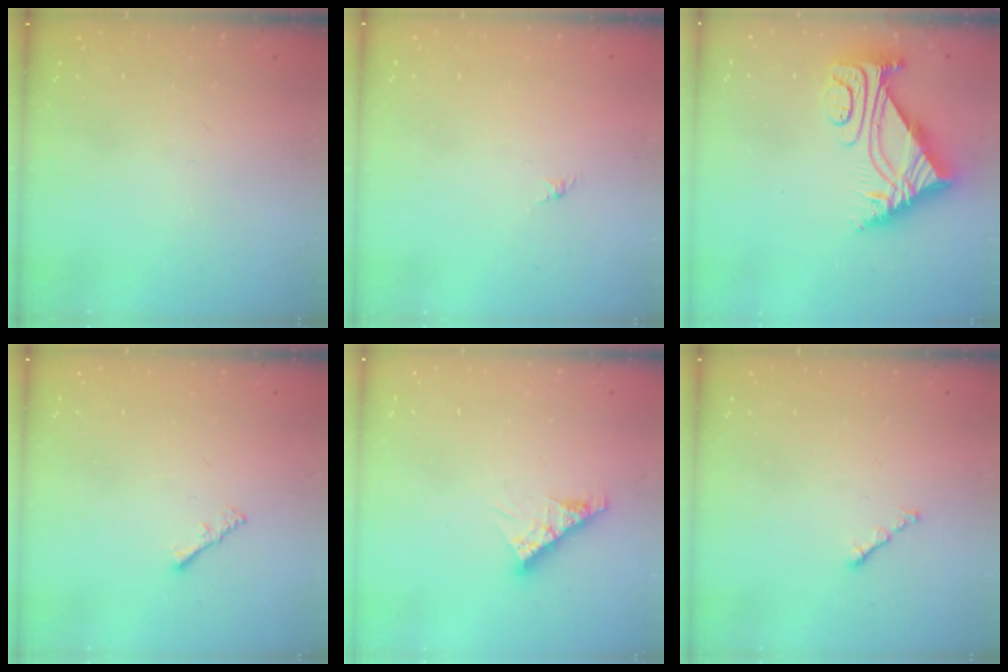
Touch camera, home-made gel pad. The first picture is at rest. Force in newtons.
{"total": 0.0}
{"total": 8.4, "press": 8.3, "slide": 0.8}
{"total": 1.3, "press": 1.3, "slide": 0.4}
{"total": 8.0, "press": 8.0, "slide": 0.7}
{"total": 0.8, "press": 0.7, "slide": 0.4}